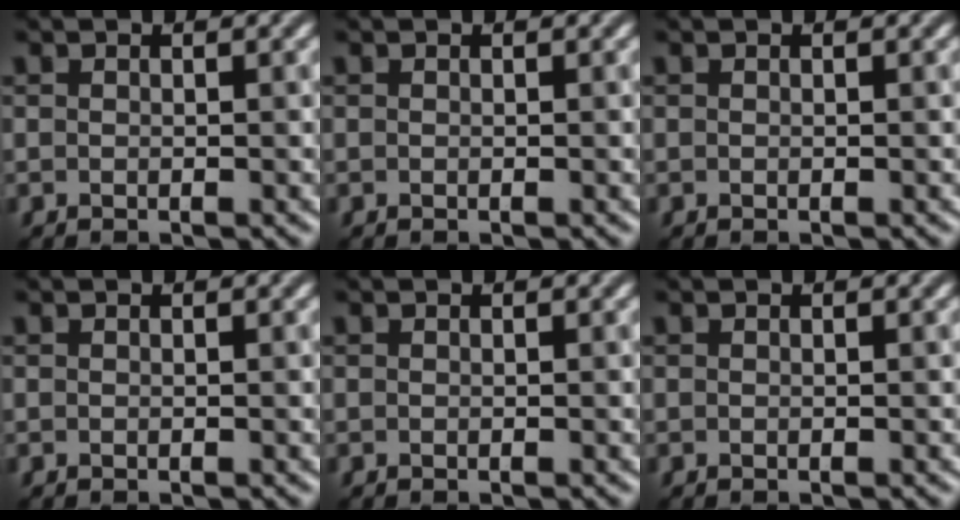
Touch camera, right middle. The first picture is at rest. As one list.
[{"total": 0.0}, {"total": 0.0}, {"total": 0.0}, {"total": 0.0}, {"total": 0.0}]